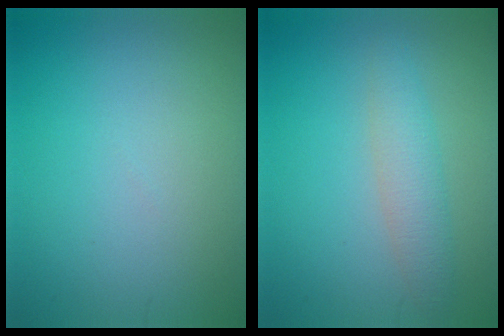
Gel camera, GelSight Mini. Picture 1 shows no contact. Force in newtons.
{"total": 2.8, "press": 2.8, "slide": 0.1}